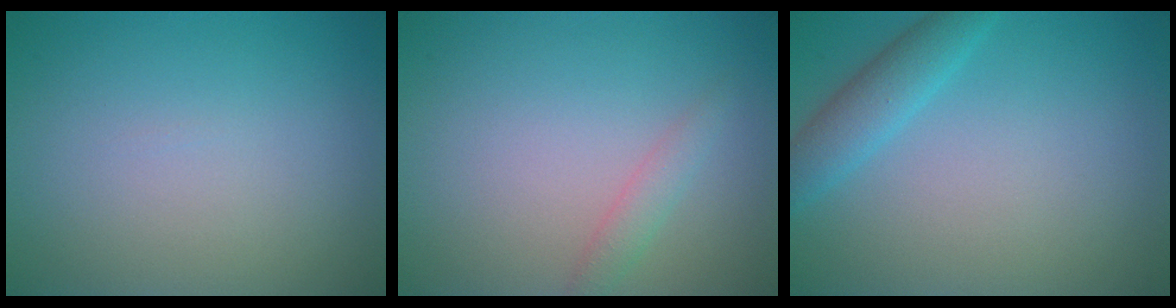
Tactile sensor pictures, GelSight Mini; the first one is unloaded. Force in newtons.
{"total": 1.5, "press": 1.5, "slide": 0.0}
{"total": 2.9, "press": 2.9, "slide": 0.2}